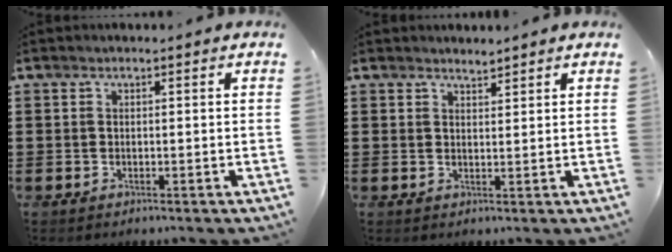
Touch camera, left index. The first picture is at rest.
{"total": 1.8, "force": [1.8, 0.2, 0.0], "torque": [-0.004, 0.001, 0.034]}